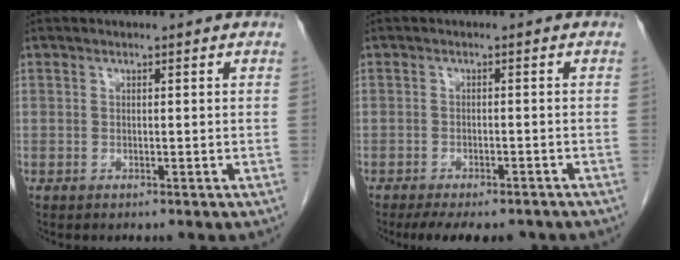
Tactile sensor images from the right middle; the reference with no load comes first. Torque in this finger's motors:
{"motor_torque": [0.66, -0.54, 0.10, 0.05]}